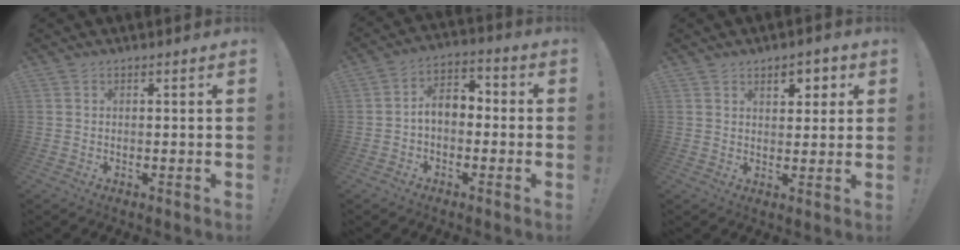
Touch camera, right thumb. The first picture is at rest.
{"total": 7.5, "force": [-0.8, 4.9, 5.7], "torque": [-0.101, 0.013, -0.012]}
{"total": 5.4, "force": [2.6, 3.3, 3.3], "torque": [-0.030, -0.009, 0.039]}